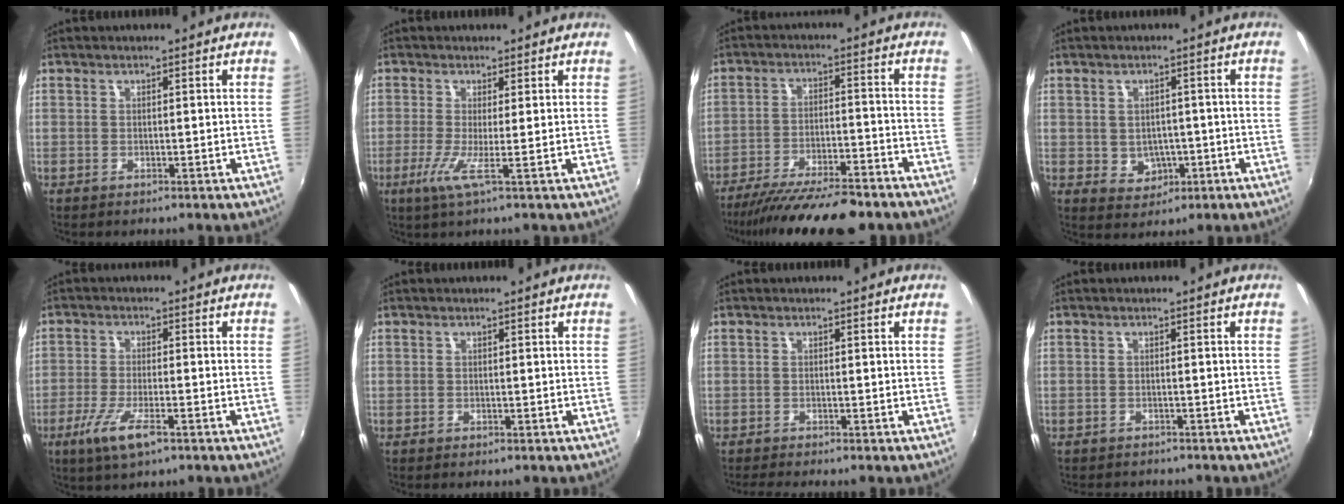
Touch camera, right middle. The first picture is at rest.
{"total": 3.8, "force": [-1.0, -0.9, 3.6], "torque": [-0.091, -0.013, -0.028]}
{"total": 16.7, "force": [-14.3, 2.8, 8.3], "torque": [-0.164, -0.034, -0.220]}
{"total": 4.9, "force": [-0.9, 4.4, 2.0], "torque": [-0.044, 0.004, 0.001]}
{"total": 7.4, "force": [-4.0, 1.6, 6.0], "torque": [-0.134, -0.019, -0.074]}
{"total": 0.0}
{"total": 1.9, "force": [-1.7, -0.2, 0.8], "torque": [-0.018, -0.013, -0.031]}
{"total": 3.1, "force": [-2.9, 1.0, 0.6], "torque": [-0.021, -0.017, -0.042]}